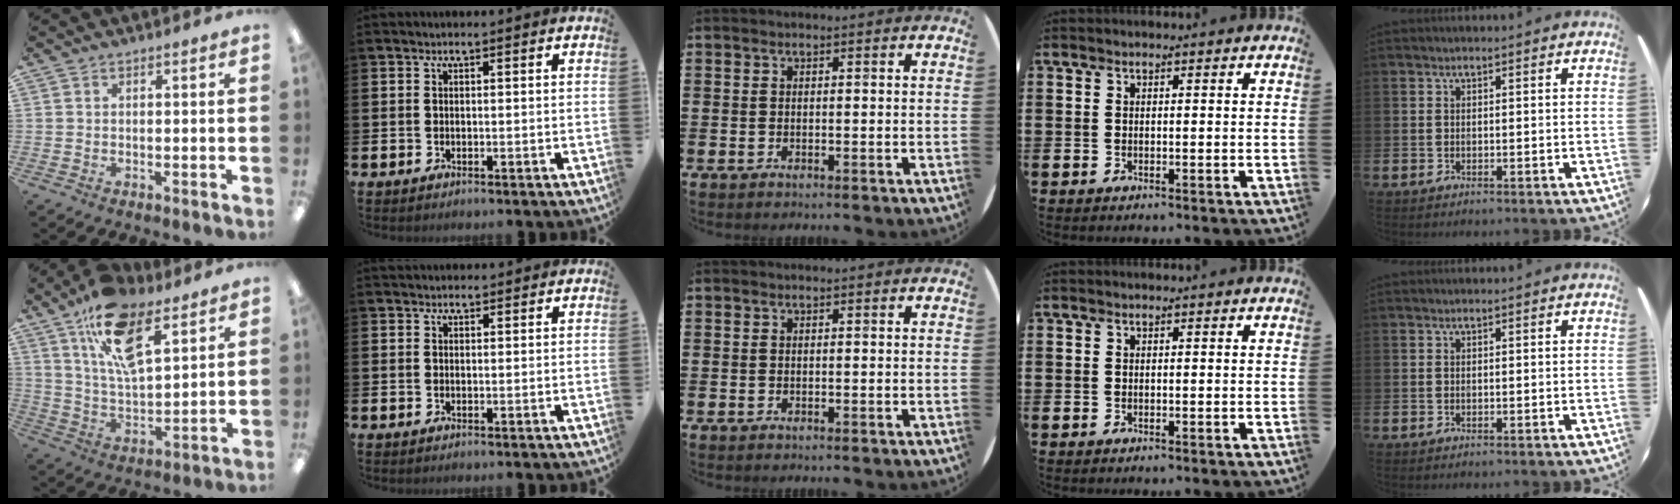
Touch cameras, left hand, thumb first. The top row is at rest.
{"thumb": {"total": 16.9, "force": [10.0, 7.7, 11.2], "torque": [-0.192, -0.033, 0.175]}, "index": {"total": 1.2, "force": [1.2, 0.4, 0.0], "torque": [0.009, 0.003, 0.019]}}